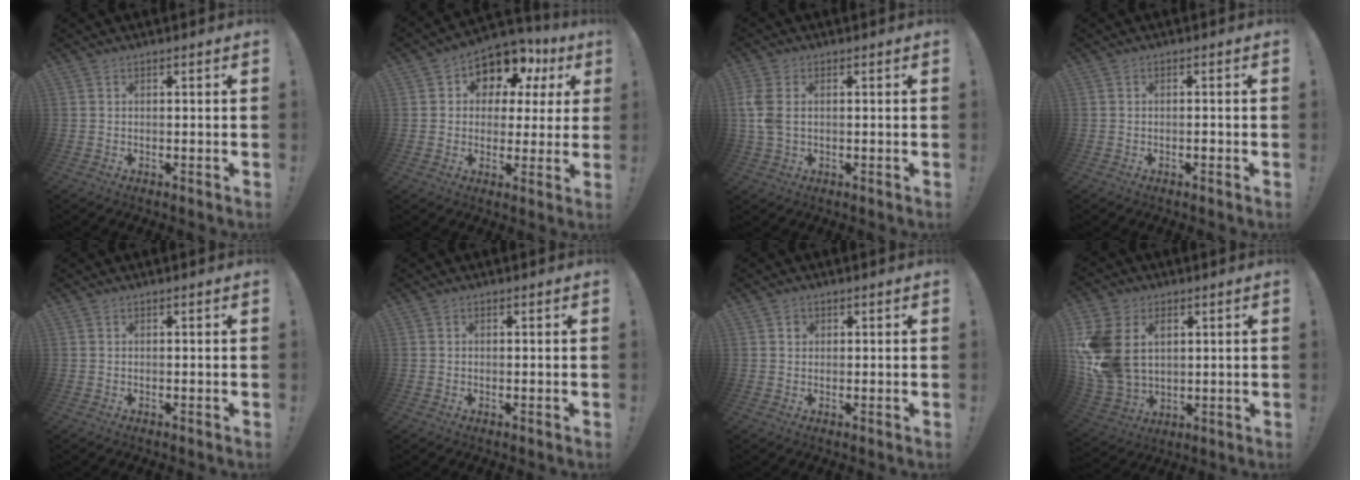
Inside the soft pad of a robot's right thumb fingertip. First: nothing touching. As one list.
[{"total": 9.4, "force": [5.3, 6.5, 4.2], "torque": [-0.056, -0.047, 0.095]}, {"total": 5.4, "force": [0.7, 3.5, 4.1], "torque": [-0.091, 0.000, 0.012]}, {"total": 1.2, "force": [-1.0, 0.3, 0.6], "torque": [-0.014, 0.004, -0.015]}, {"total": 0.0}, {"total": 0.0}, {"total": 1.5, "force": [0.5, 1.4, 0.3], "torque": [0.006, -0.002, 0.006]}, {"total": 17.1, "force": [3.9, 13.1, 10.4], "torque": [-0.217, -0.014, 0.078]}]